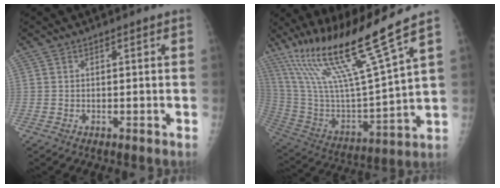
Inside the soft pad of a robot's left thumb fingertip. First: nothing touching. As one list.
[{"total": 22.6, "force": [15.2, 0.8, 16.7], "torque": [-0.293, -0.060, 0.286]}]